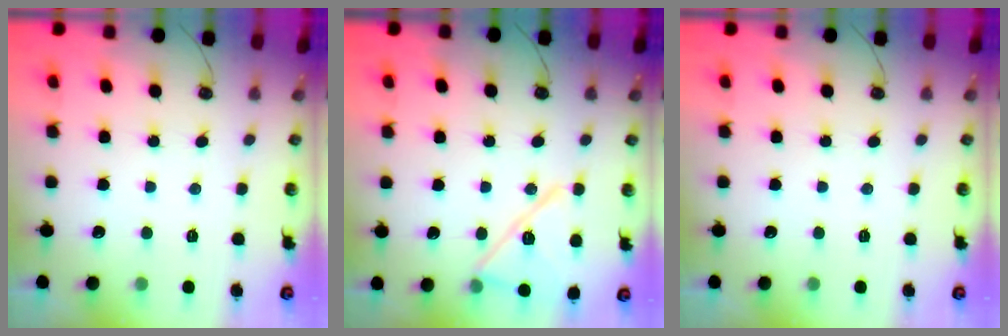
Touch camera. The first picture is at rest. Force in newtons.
{"total": 14.2, "press": 13.4, "slide": 4.7}
{"total": 0.0}